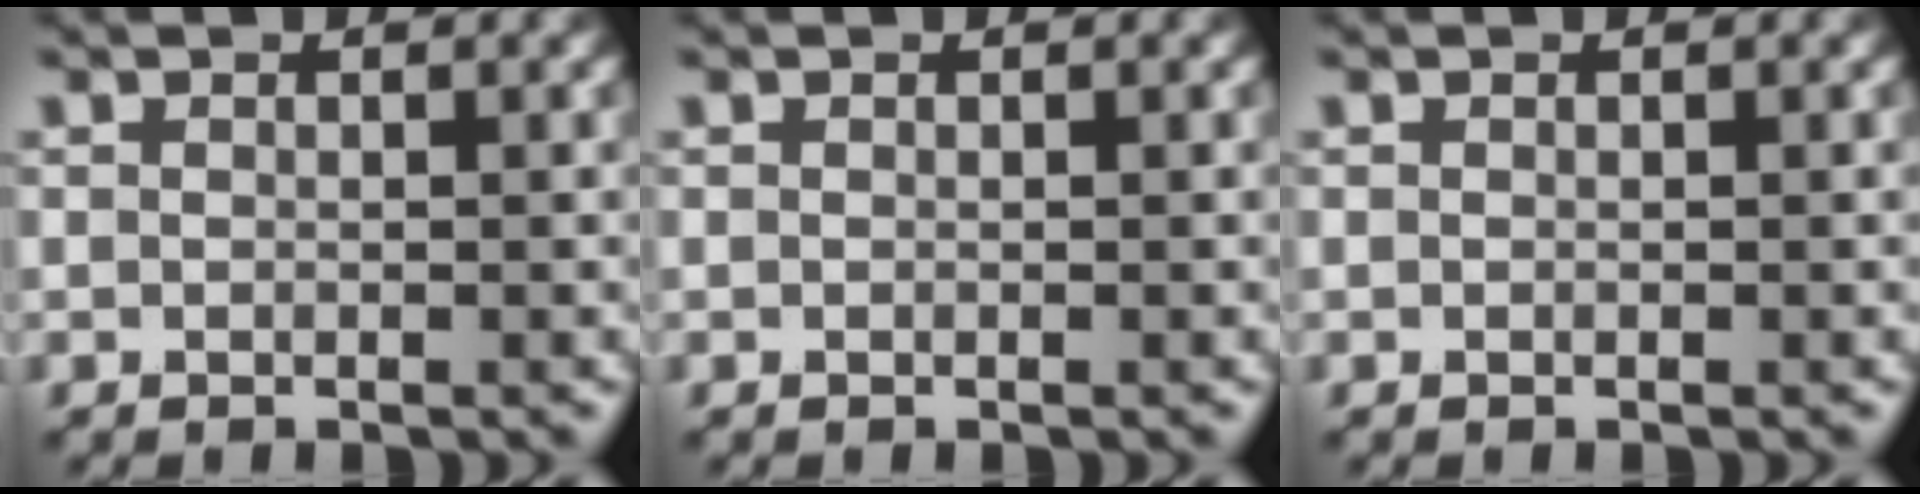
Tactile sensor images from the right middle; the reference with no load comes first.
{"total": 0.0}
{"total": 0.0}